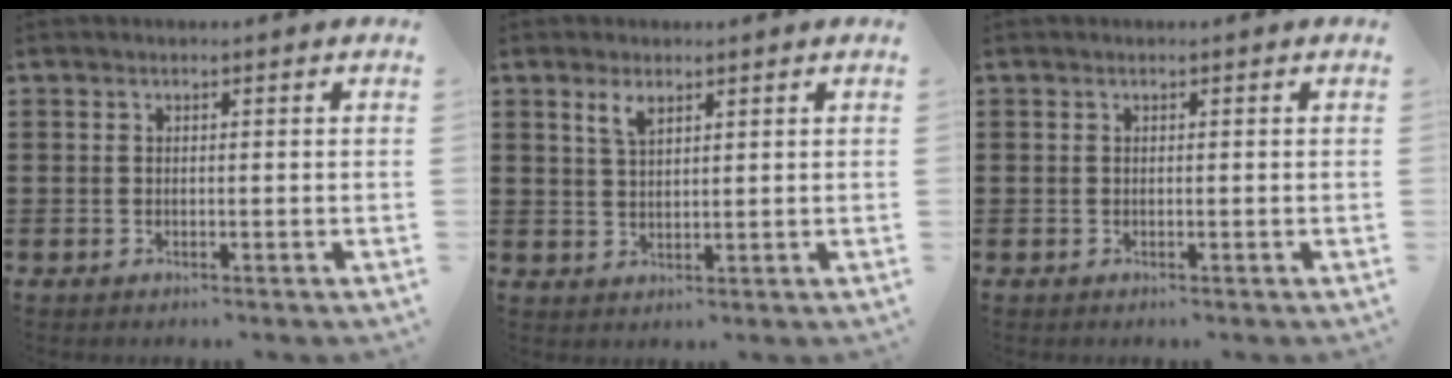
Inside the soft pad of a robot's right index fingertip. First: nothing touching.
{"total": 2.8, "force": [1.8, 1.1, 1.8], "torque": [-0.040, 0.005, 0.032]}
{"total": 0.0}